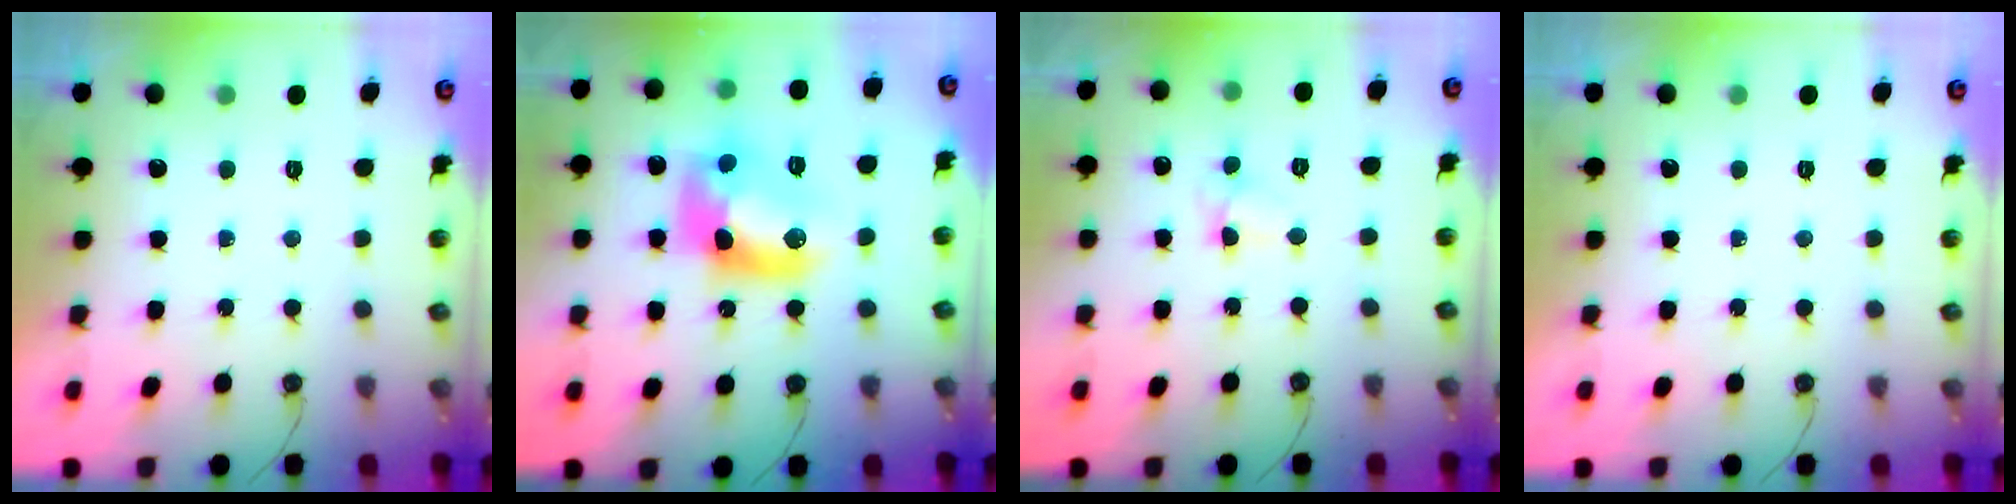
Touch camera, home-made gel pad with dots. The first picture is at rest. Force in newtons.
{"total": 13.0, "press": 13.0, "slide": 0.8}
{"total": 3.3, "press": 3.3, "slide": 0.5}
{"total": 0.0}